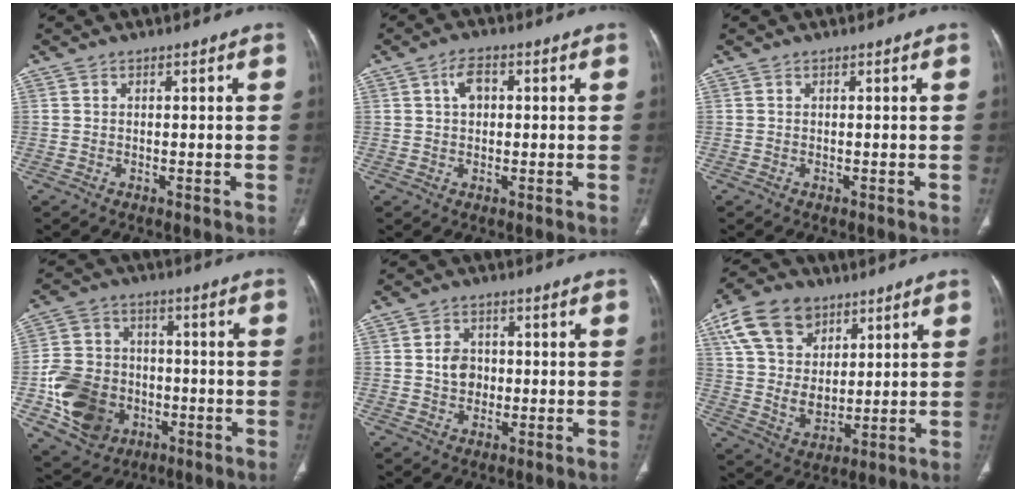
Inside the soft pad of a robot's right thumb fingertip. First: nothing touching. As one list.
[{"total": 3.9, "force": [0.9, 2.5, 2.8], "torque": [-0.044, 0.008, 0.012]}, {"total": 0.0}, {"total": 15.6, "force": [-4.2, 12.9, 7.7], "torque": [-0.122, 0.018, -0.062]}, {"total": 4.7, "force": [-0.1, 3.9, 2.5], "torque": [-0.023, 0.006, -0.004]}, {"total": 15.5, "force": [7.4, 10.6, 8.5], "torque": [-0.141, -0.022, 0.148]}]